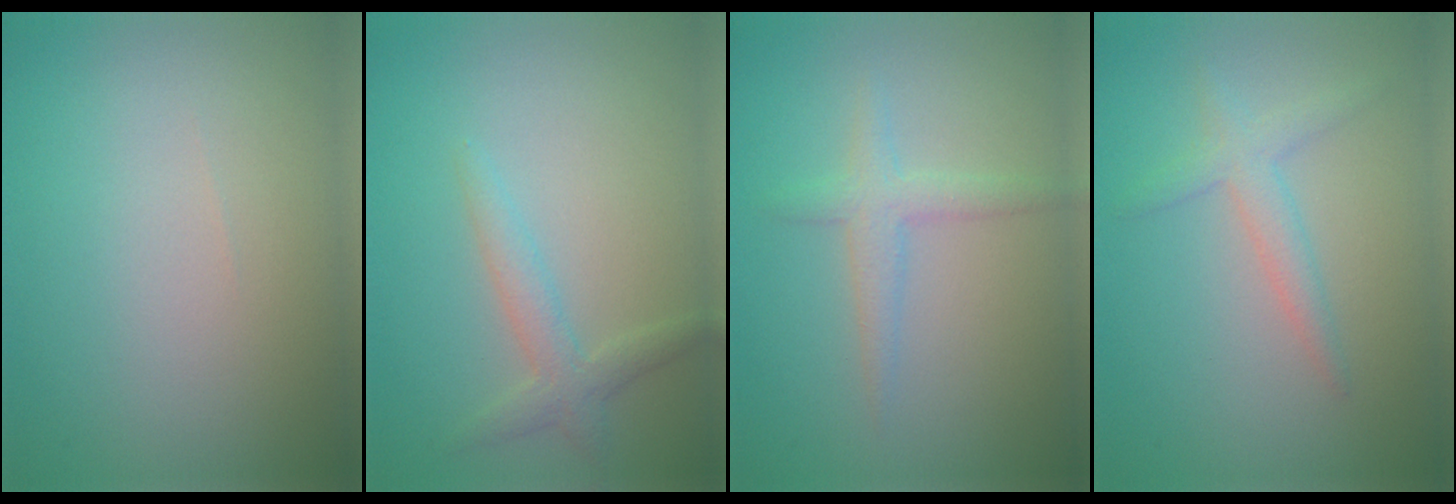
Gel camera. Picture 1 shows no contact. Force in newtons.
{"total": 2.2, "press": 2.2, "slide": 0.1}
{"total": 2.0, "press": 2.0, "slide": 0.1}
{"total": 2.1, "press": 2.1, "slide": 0.1}